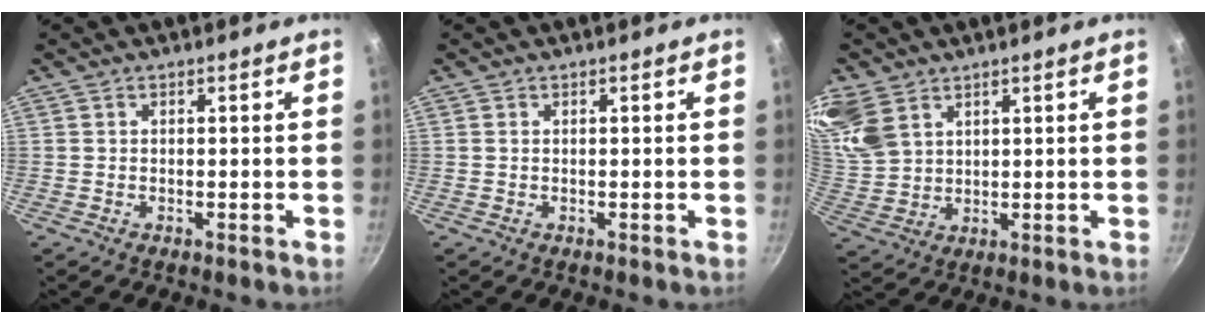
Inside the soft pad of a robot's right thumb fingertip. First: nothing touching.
{"total": 0.0}
{"total": 11.6, "force": [6.6, 7.7, 5.6], "torque": [-0.116, -0.006, 0.145]}